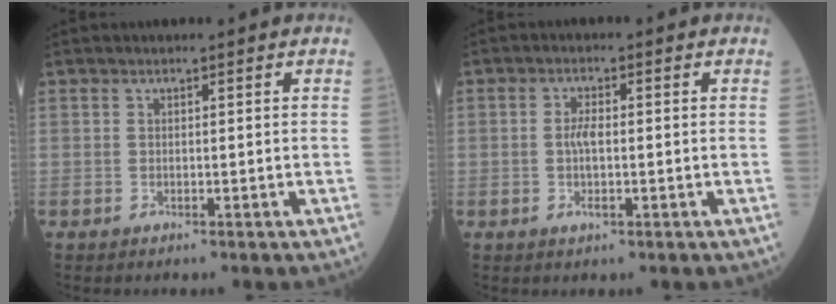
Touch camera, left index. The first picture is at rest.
{"total": 3.0, "force": [-0.3, 1.0, 2.8], "torque": [-0.061, -0.001, -0.006]}